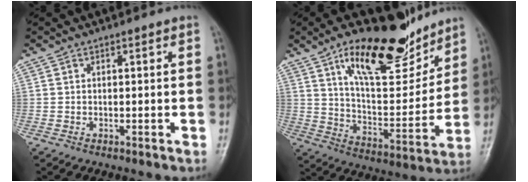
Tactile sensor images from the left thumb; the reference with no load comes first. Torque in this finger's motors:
{"motor_torque": [1.76, 1.39, 1.49, -1.28, 0.13]}